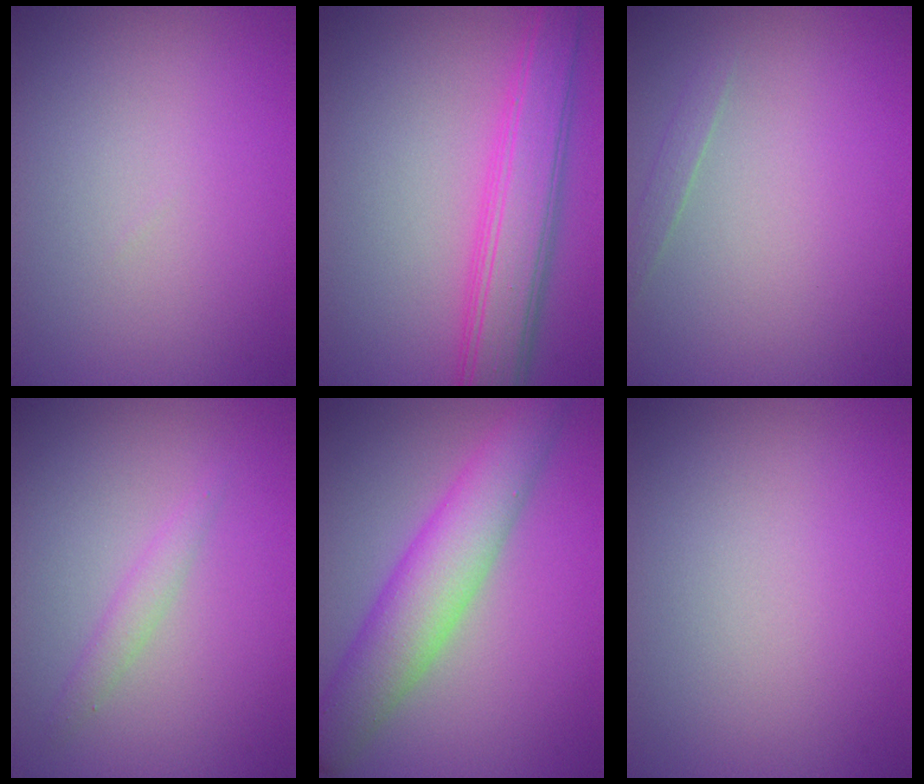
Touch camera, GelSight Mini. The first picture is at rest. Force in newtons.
{"total": 5.7, "press": 5.7, "slide": 0.1}
{"total": 0.9, "press": 0.9, "slide": 0.0}
{"total": 1.4, "press": 1.4, "slide": 0.1}
{"total": 6.5, "press": 6.5, "slide": 0.1}
{"total": 0.0}